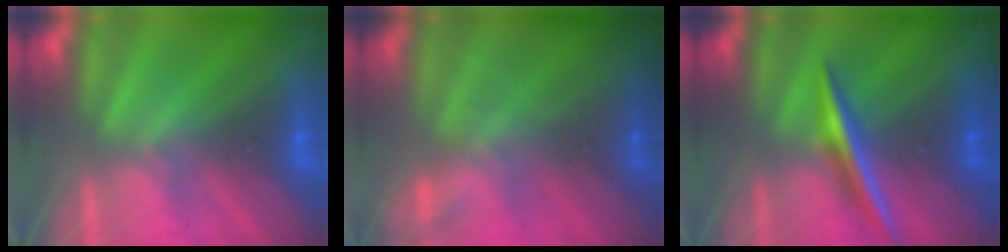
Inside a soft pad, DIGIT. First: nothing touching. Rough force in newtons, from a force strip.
{"total": 1.9}
{"total": 1.9}